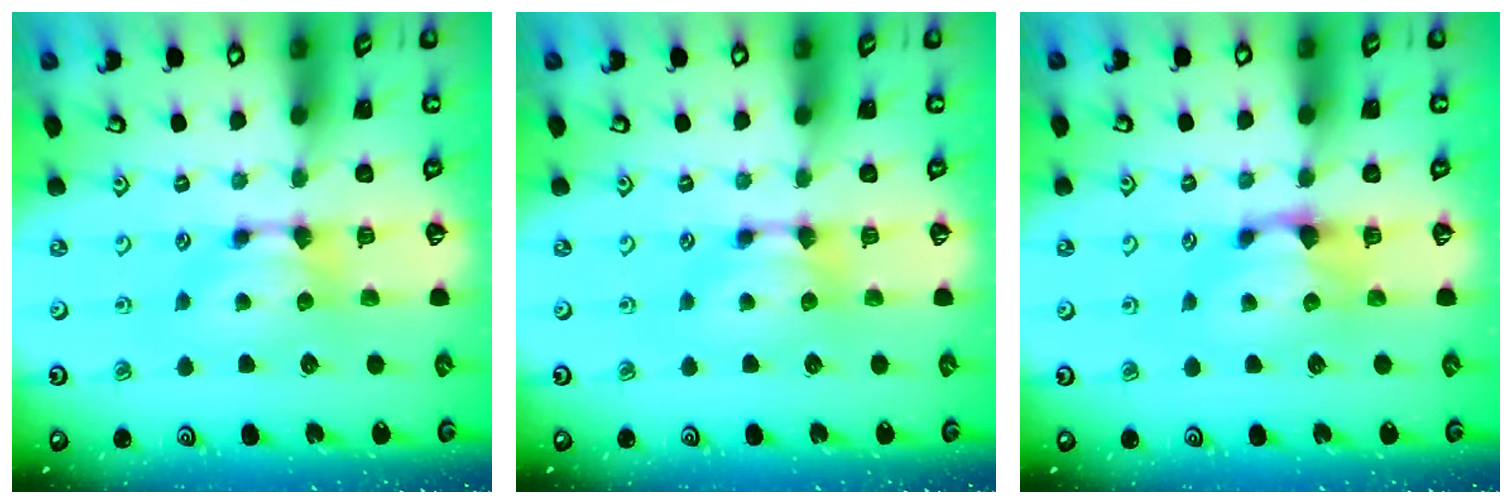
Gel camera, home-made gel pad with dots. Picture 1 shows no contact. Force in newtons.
{"total": 0.0}
{"total": 1.2, "press": 0.8, "slide": 0.9}